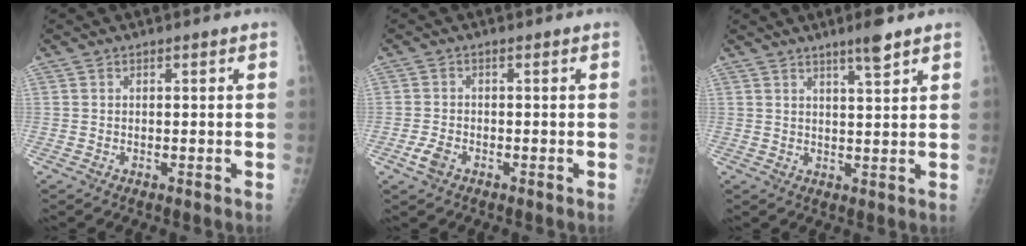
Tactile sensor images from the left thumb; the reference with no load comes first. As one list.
[{"total": 2.7, "force": [-1.4, 1.6, 1.7], "torque": [-0.039, 0.000, -0.026]}, {"total": 4.5, "force": [3.2, 0.4, 3.1], "torque": [-0.046, -0.020, 0.053]}]